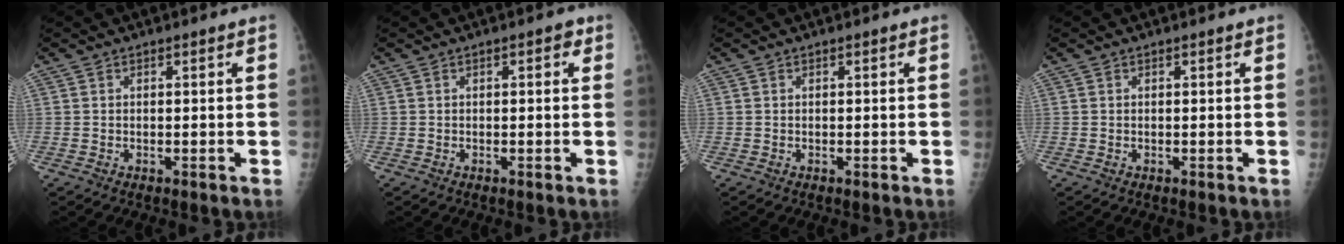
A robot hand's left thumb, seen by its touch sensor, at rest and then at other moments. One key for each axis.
{"total": 2.0, "fx": 0.7, "fy": 0.8, "fz": 1.6, "tx": -0.016, "ty": 0.003, "tz": 0.006}
{"total": 0.0}
{"total": 0.0}